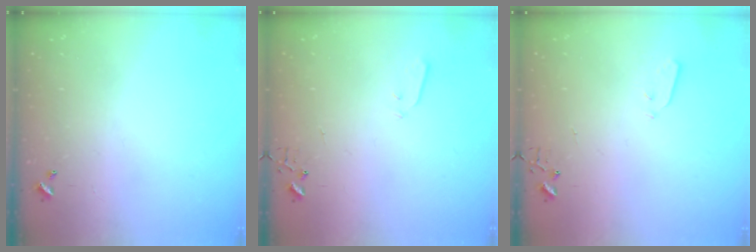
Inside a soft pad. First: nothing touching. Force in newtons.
{"total": 3.2, "press": 3.1, "slide": 0.8}
{"total": 2.9, "press": 2.9, "slide": 0.4}